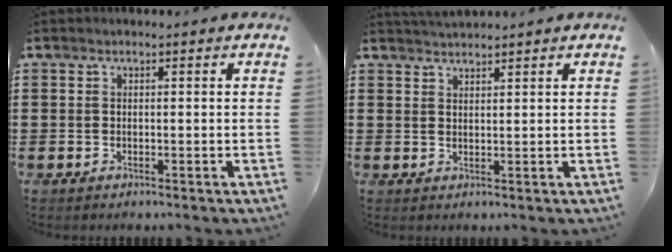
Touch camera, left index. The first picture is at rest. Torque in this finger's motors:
{"motor_torque": [0.03, 0.24, -0.02, 0.01]}